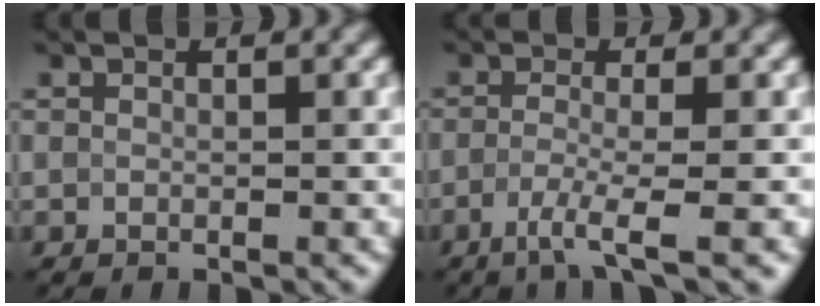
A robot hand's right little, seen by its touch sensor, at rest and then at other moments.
{"total": 3.8, "force": [-1.8, 0.6, 3.3], "torque": [-0.059, -0.005, -0.044]}